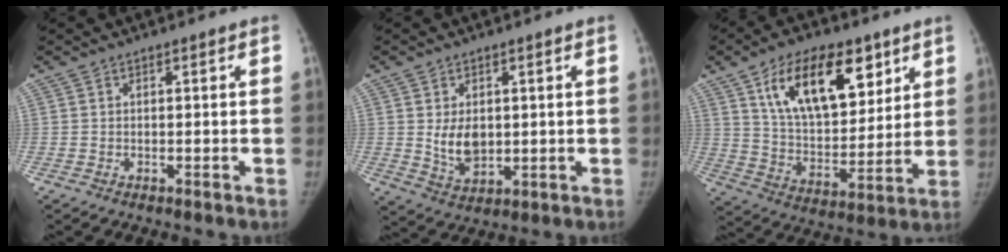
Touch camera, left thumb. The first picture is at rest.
{"total": 6.4, "force": [0.8, 4.2, 4.8], "torque": [-0.067, -0.016, 0.027]}
{"total": 21.1, "force": [10.2, 10.1, 15.4], "torque": [-0.227, -0.038, 0.185]}